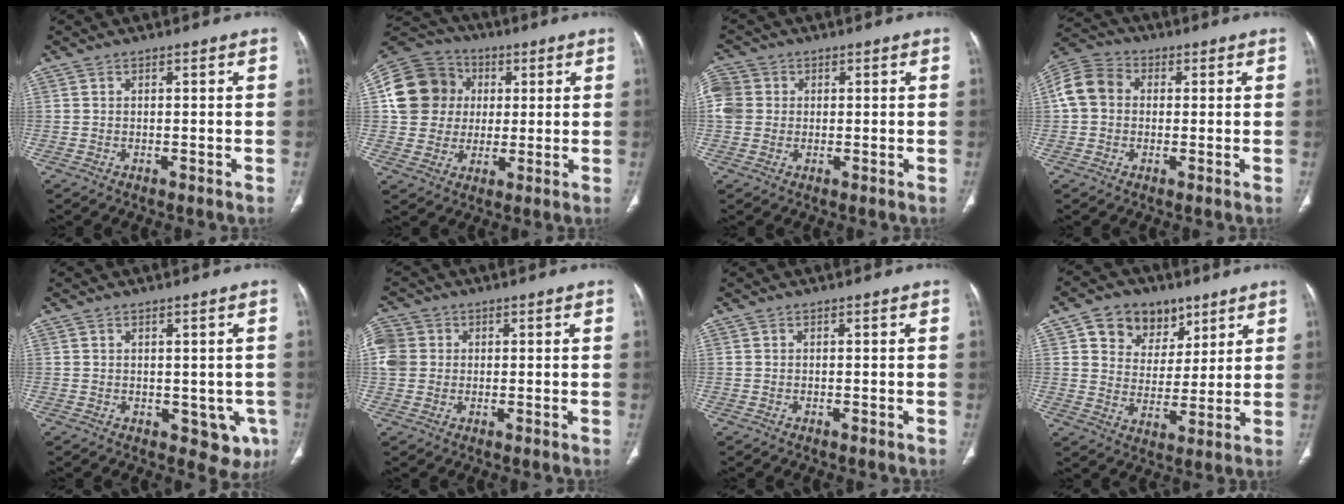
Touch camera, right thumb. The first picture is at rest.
{"total": 15.2, "force": [2.5, 13.6, 6.1], "torque": [-0.107, 0.020, 0.044]}
{"total": 6.9, "force": [0.8, 6.2, 2.9], "torque": [-0.064, 0.015, 0.014]}
{"total": 8.3, "force": [0.6, 6.9, 4.7], "torque": [-0.089, 0.026, 0.001]}
{"total": 5.2, "force": [-0.4, 3.4, 3.8], "torque": [-0.018, -0.007, 0.008]}
{"total": 7.6, "force": [1.2, 6.7, 3.3], "torque": [-0.076, 0.015, 0.023]}
{"total": 0.0}
{"total": 11.5, "force": [6.3, 8.7, 4.1], "torque": [-0.031, -0.024, 0.107]}